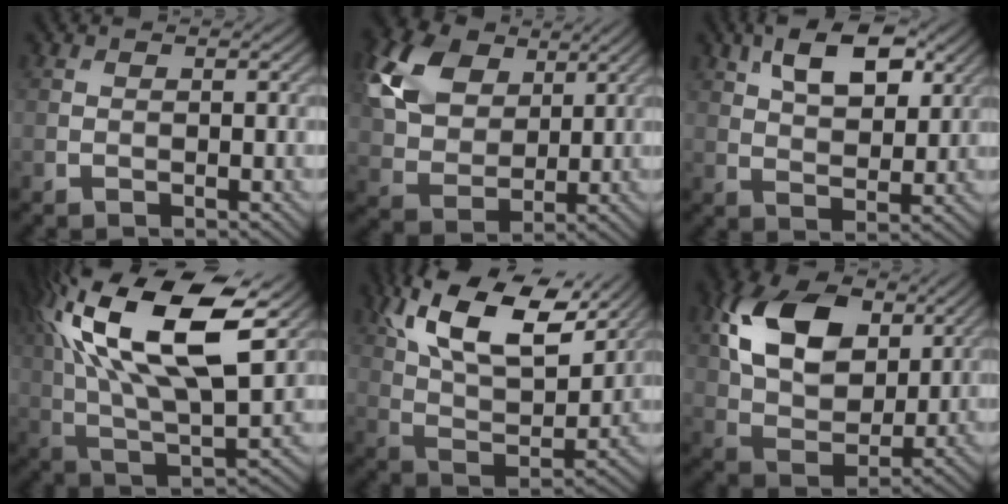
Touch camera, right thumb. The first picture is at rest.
{"total": 11.9, "force": [5.2, 7.8, 7.3], "torque": [-0.197, 0.024, 0.094]}
{"total": 9.2, "force": [4.3, 4.6, 6.7], "torque": [-0.126, 0.010, 0.075]}
{"total": 20.2, "force": [8.1, 8.6, 16.4], "torque": [-0.337, 0.042, 0.135]}
{"total": 15.5, "force": [8.7, 6.9, 10.9], "torque": [-0.219, 0.002, 0.142]}
{"total": 13.6, "force": [4.9, 8.6, 9.3], "torque": [-0.205, 0.018, 0.089]}